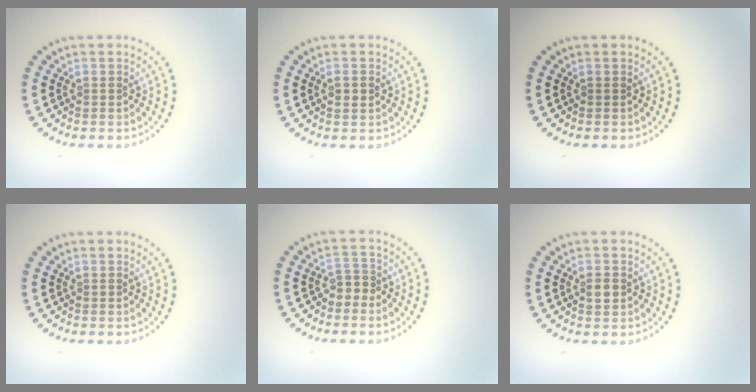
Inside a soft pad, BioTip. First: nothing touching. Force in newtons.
{"total": 1.1, "press": 1.1, "slide": 0.2}
{"total": 0.0}
{"total": 0.0}
{"total": 1.5, "press": 1.2, "slide": 1.0}
{"total": 1.2, "press": 1.1, "slide": 0.4}